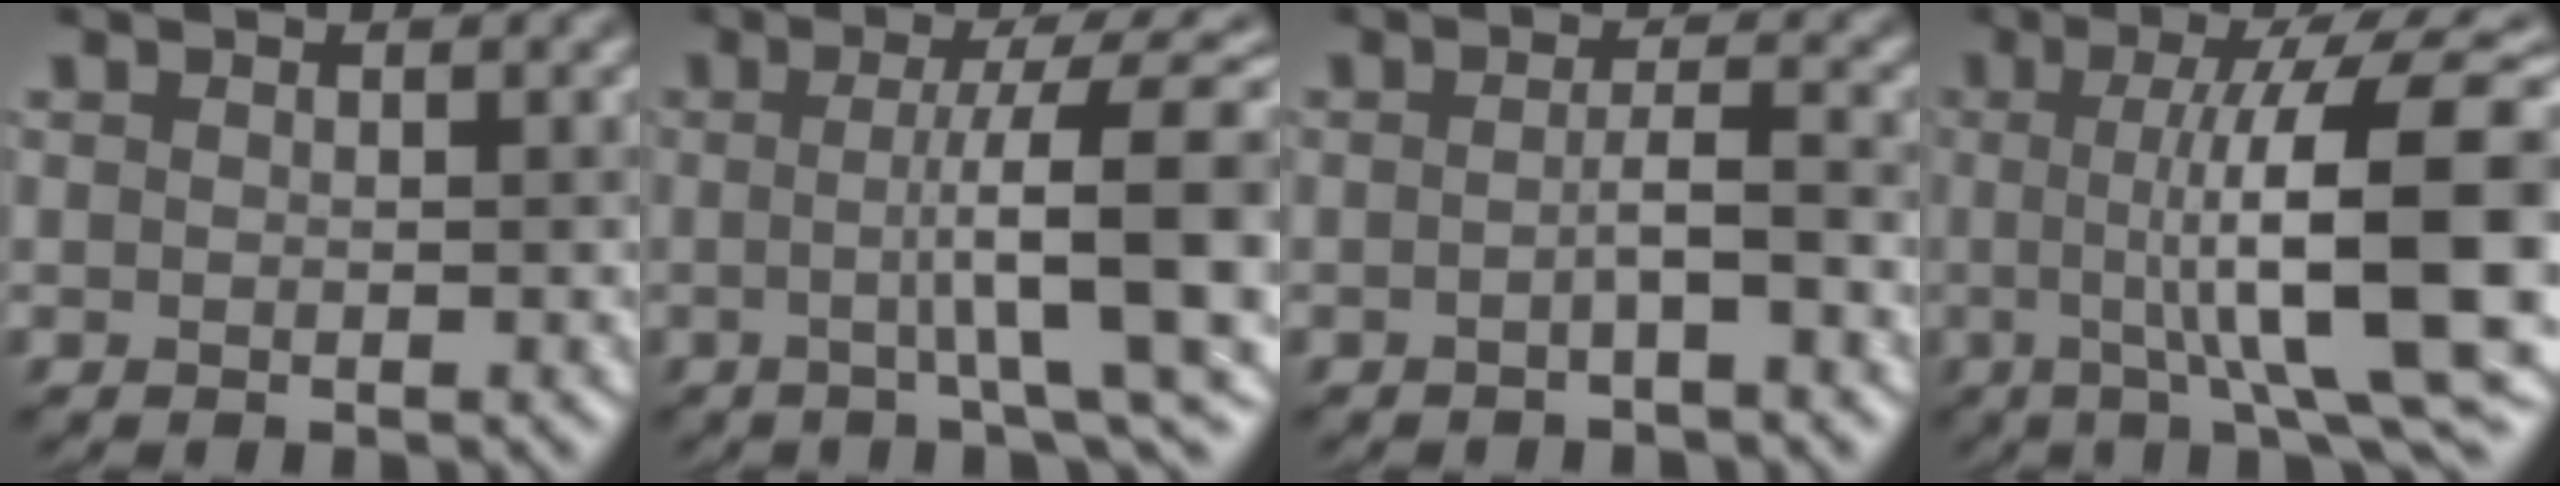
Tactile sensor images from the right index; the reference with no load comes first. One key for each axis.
{"total": 11.3, "fx": 0.2, "fy": 2.2, "fz": 11.1, "tx": -0.125, "ty": 0.013, "tz": 0.004}
{"total": 1.8, "fx": -0.7, "fy": 0.0, "fz": 1.6, "tx": -0.034, "ty": 0.001, "tz": -0.012}
{"total": 14.3, "fx": 0.3, "fy": 3.3, "fz": 13.9, "tx": -0.170, "ty": 0.009, "tz": 0.006}